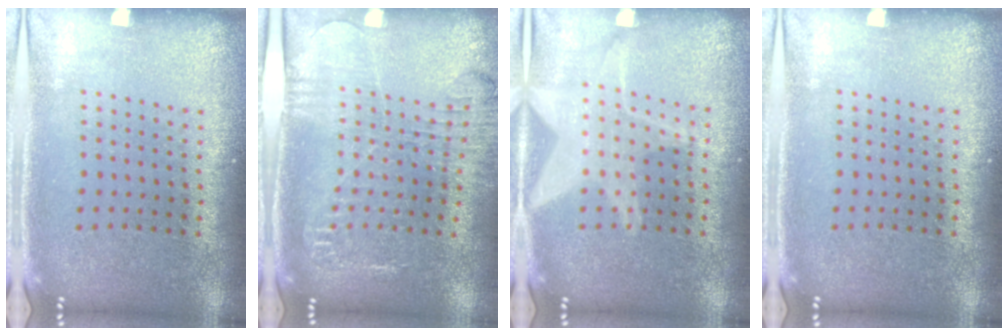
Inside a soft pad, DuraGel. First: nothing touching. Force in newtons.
{"total": 1.9, "press": 1.9, "slide": 0.1}
{"total": 3.0, "press": 3.0, "slide": 0.4}
{"total": 0.0}